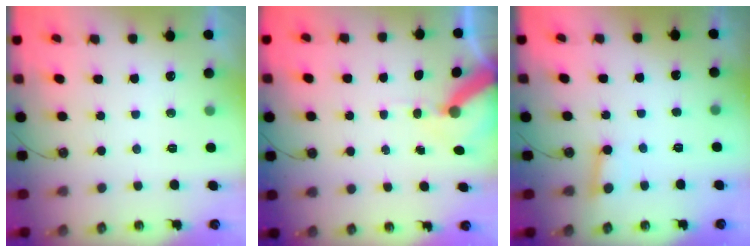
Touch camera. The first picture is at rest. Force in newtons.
{"total": 9.6, "press": 9.5, "slide": 1.3}
{"total": 2.6, "press": 2.5, "slide": 0.7}